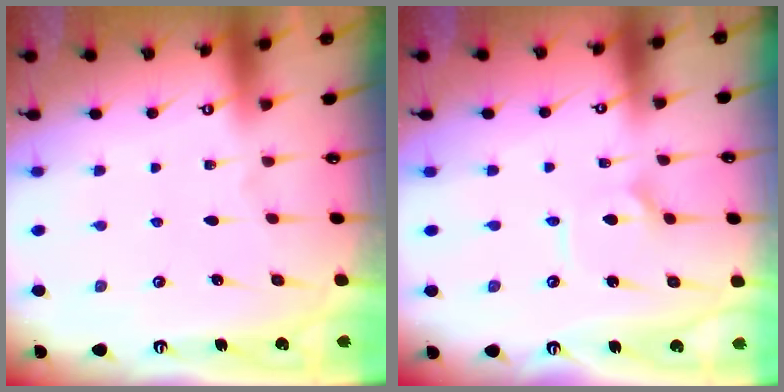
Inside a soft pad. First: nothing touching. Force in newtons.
{"total": 2.7, "press": 2.7, "slide": 0.4}